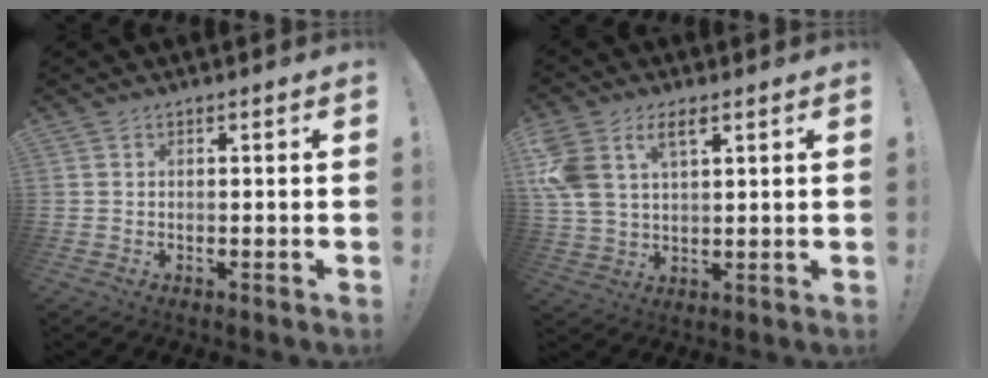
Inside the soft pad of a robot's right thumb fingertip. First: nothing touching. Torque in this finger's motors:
{"motor_torque": [0.83, 0.87, 0.81, 0.00, 0.14]}